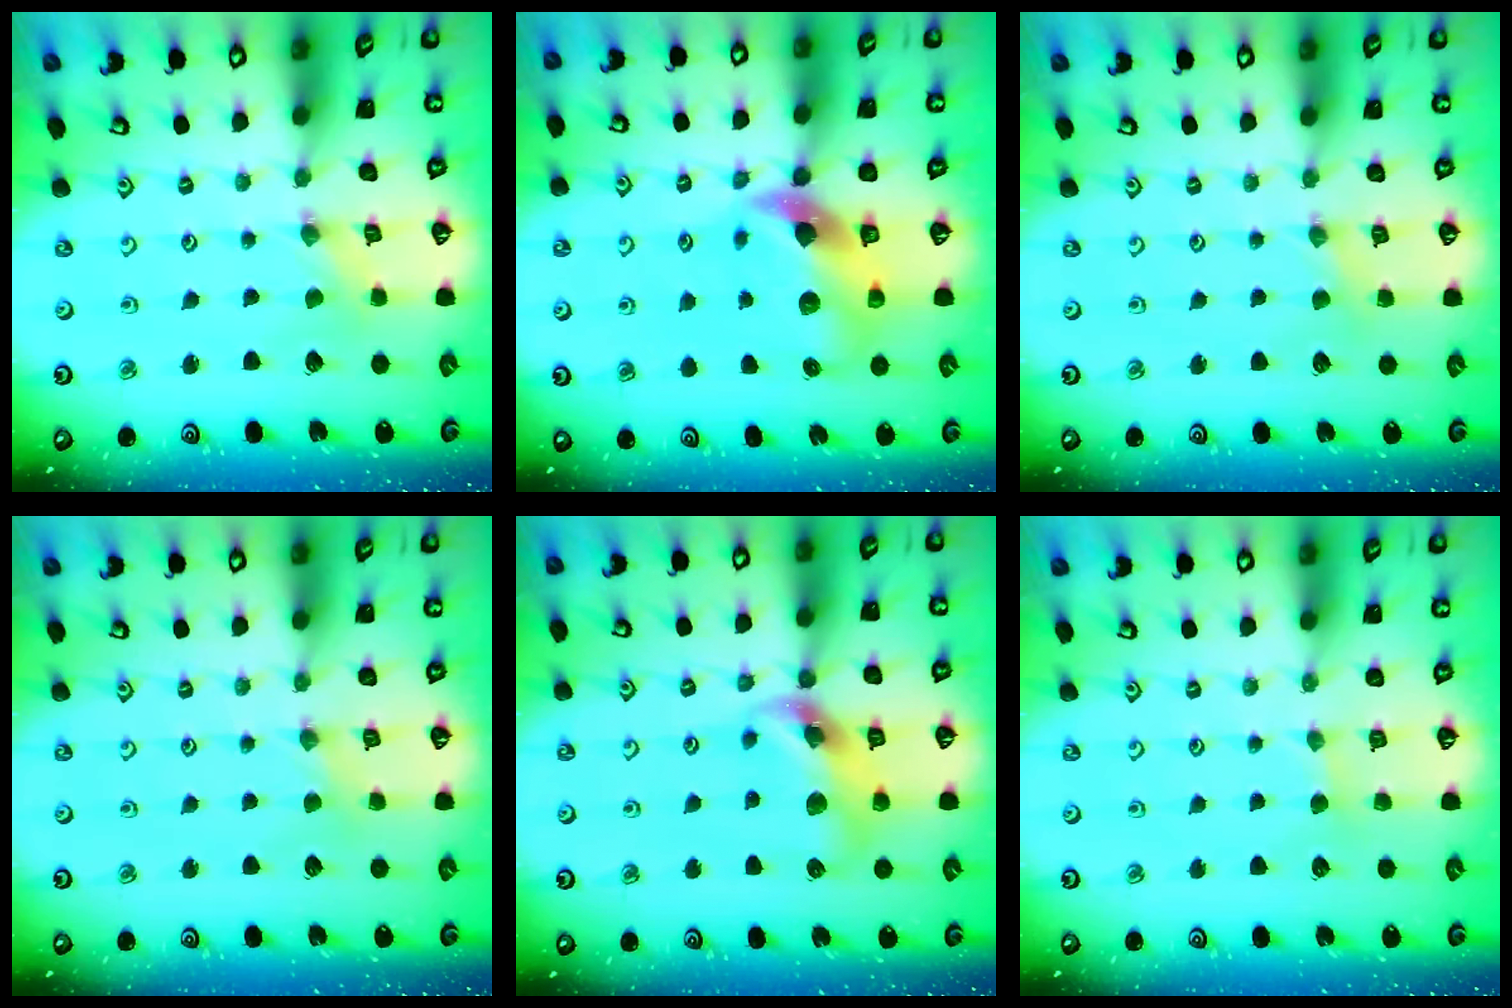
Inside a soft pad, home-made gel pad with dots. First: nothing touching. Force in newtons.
{"total": 12.0, "press": 11.8, "slide": 1.9}
{"total": 2.3, "press": 2.3, "slide": 0.4}
{"total": 1.8, "press": 1.7, "slide": 0.4}
{"total": 13.1, "press": 13.0, "slide": 1.9}
{"total": 2.1, "press": 2.0, "slide": 0.3}